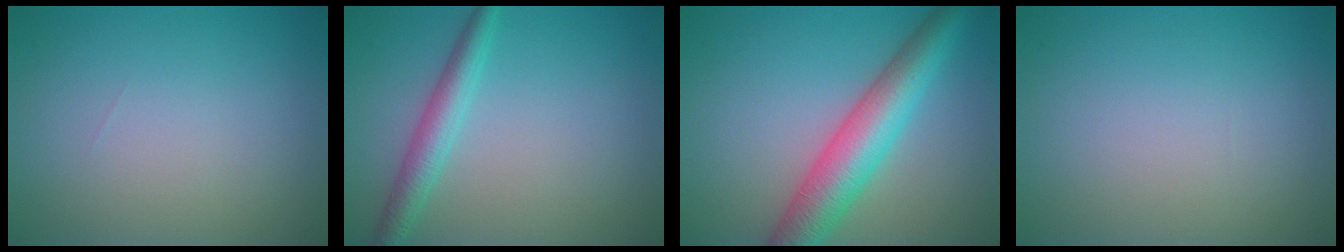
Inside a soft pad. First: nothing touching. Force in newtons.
{"total": 2.8, "press": 2.8, "slide": 0.1}
{"total": 6.7, "press": 6.7, "slide": 0.3}
{"total": 0.0}